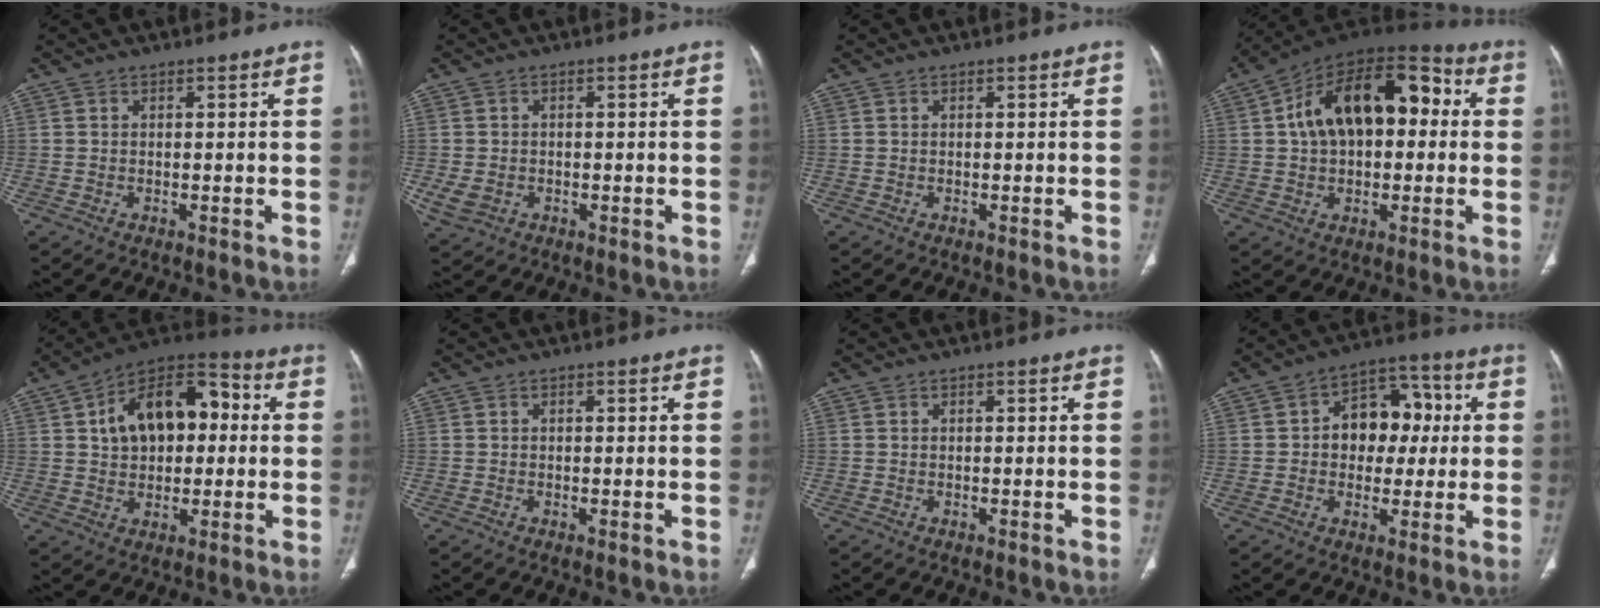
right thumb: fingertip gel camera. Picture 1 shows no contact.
{"total": 3.7, "force": [-0.7, 3.0, 2.1], "torque": [-0.044, 0.002, -0.005]}
{"total": 0.0}
{"total": 20.9, "force": [3.3, 12.4, 16.4], "torque": [-0.232, 0.041, 0.041]}
{"total": 17.2, "force": [2.9, 10.7, 13.1], "torque": [-0.172, 0.031, 0.037]}
{"total": 0.0}
{"total": 0.0}
{"total": 12.4, "force": [1.2, 9.1, 8.4], "torque": [-0.071, 0.027, 0.010]}